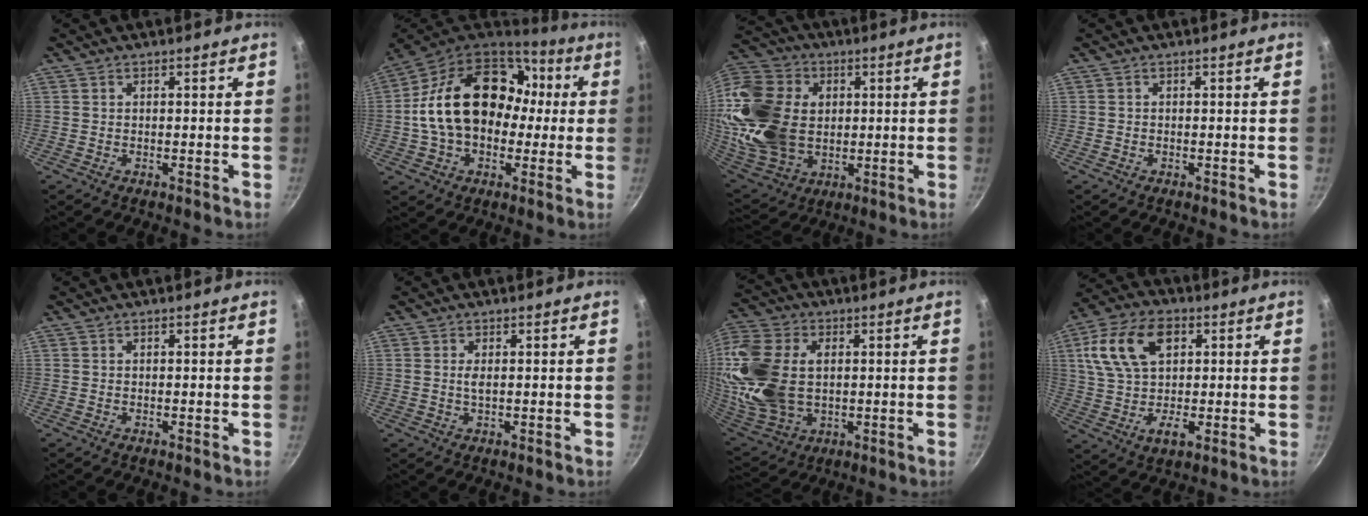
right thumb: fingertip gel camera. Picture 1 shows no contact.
{"total": 24.3, "force": [1.9, 17.2, 17.1], "torque": [-0.280, 0.053, 0.033]}
{"total": 26.0, "force": [2.7, 19.3, 17.2], "torque": [-0.351, 0.004, 0.061]}
{"total": 0.0}
{"total": 0.0}
{"total": 1.5, "force": [0.3, 0.6, 1.4], "torque": [-0.030, -0.001, 0.006]}
{"total": 23.5, "force": [2.5, 16.1, 16.9], "torque": [-0.377, 0.002, 0.055]}
{"total": 15.7, "force": [4.4, 10.3, 11.1], "torque": [-0.186, 0.007, 0.073]}